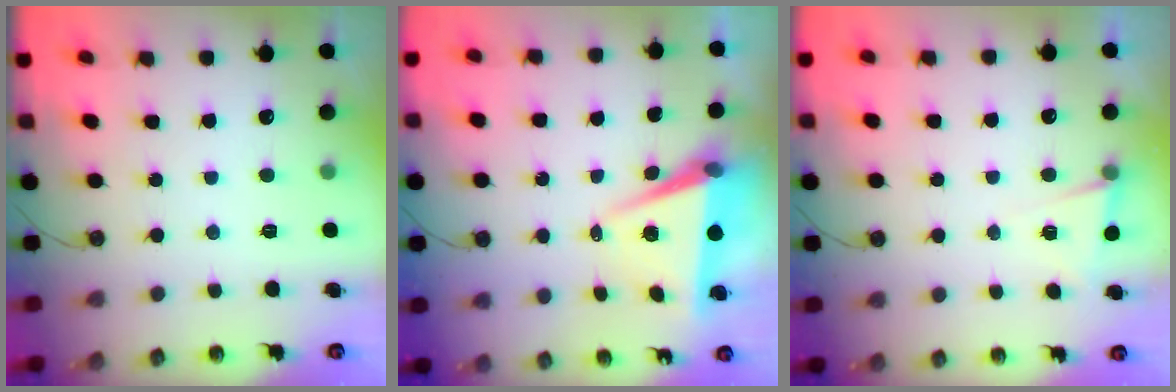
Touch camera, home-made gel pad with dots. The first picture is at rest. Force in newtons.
{"total": 6.4, "press": 4.7, "slide": 4.4}
{"total": 3.0, "press": 2.7, "slide": 1.2}